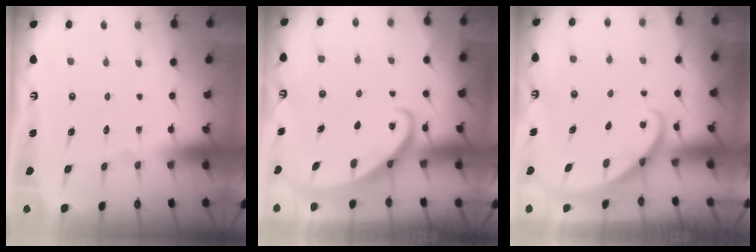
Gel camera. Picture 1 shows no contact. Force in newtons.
{"total": 2.5, "press": 2.5, "slide": 0.3}
{"total": 2.0, "press": 2.0, "slide": 0.1}